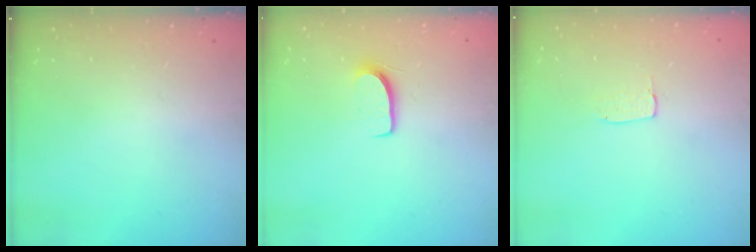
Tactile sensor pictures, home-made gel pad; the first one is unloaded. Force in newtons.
{"total": 6.7, "press": 6.7, "slide": 0.5}
{"total": 3.1, "press": 3.1, "slide": 0.2}